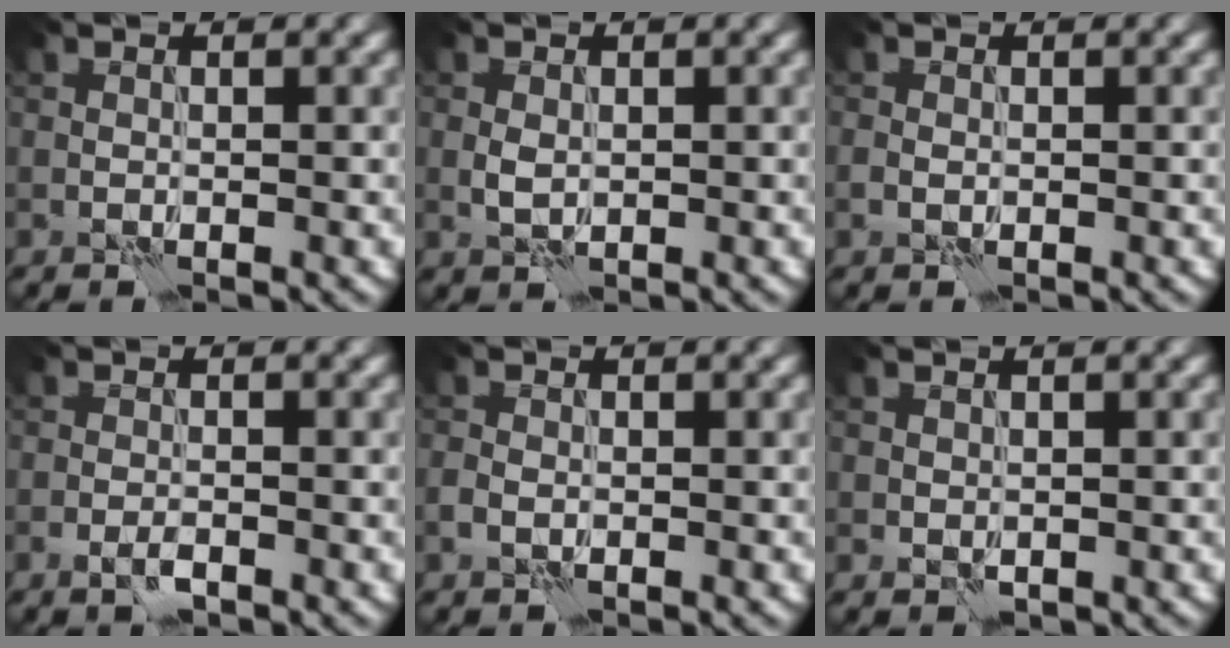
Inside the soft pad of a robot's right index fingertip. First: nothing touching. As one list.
[{"total": 1.2, "force": [0.2, 0.9, 0.7], "torque": [-0.019, -0.001, 0.003]}, {"total": 0.7, "force": [0.0, 0.6, 0.4], "torque": [-0.012, -0.002, -0.003]}, {"total": 1.1, "force": [-0.6, 0.4, 0.8], "torque": [-0.019, -0.001, -0.015]}, {"total": 1.0, "force": [-0.2, 0.8, 0.5], "torque": [-0.014, -0.001, -0.008]}, {"total": 0.8, "force": [0.2, 0.8, 0.2], "torque": [-0.005, -0.006, 0.006]}]